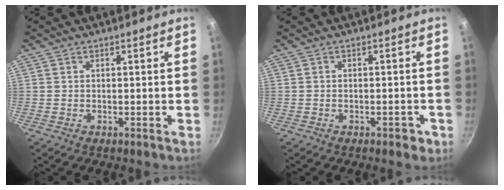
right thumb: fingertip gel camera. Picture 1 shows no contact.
{"total": 2.1, "force": [-1.2, 1.1, 1.3], "torque": [-0.012, 0.007, -0.014]}